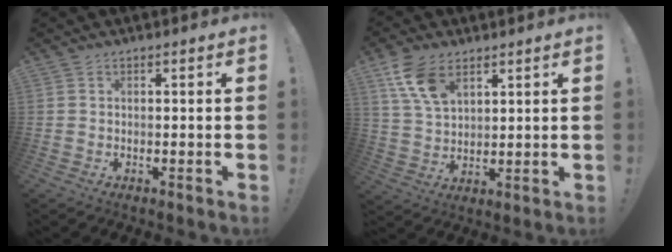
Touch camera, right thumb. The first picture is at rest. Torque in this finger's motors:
{"motor_torque": [-0.71, 1.03, 0.94, 0.47, 0.30]}